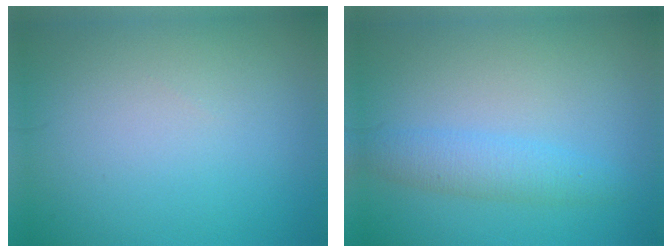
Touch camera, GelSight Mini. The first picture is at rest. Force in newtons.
{"total": 2.6, "press": 2.6, "slide": 0.2}